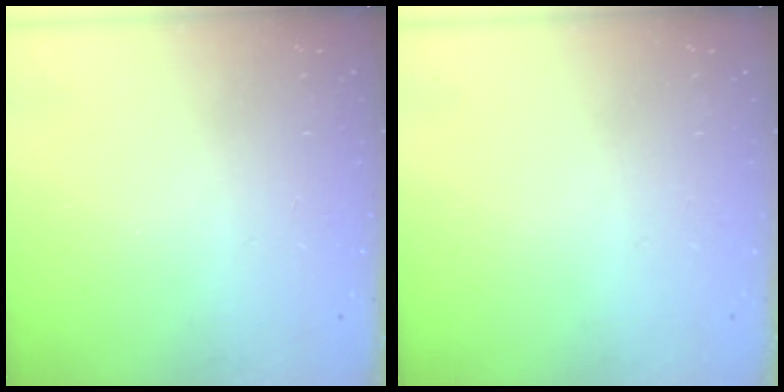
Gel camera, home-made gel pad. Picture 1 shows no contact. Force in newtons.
{"total": 0.0}